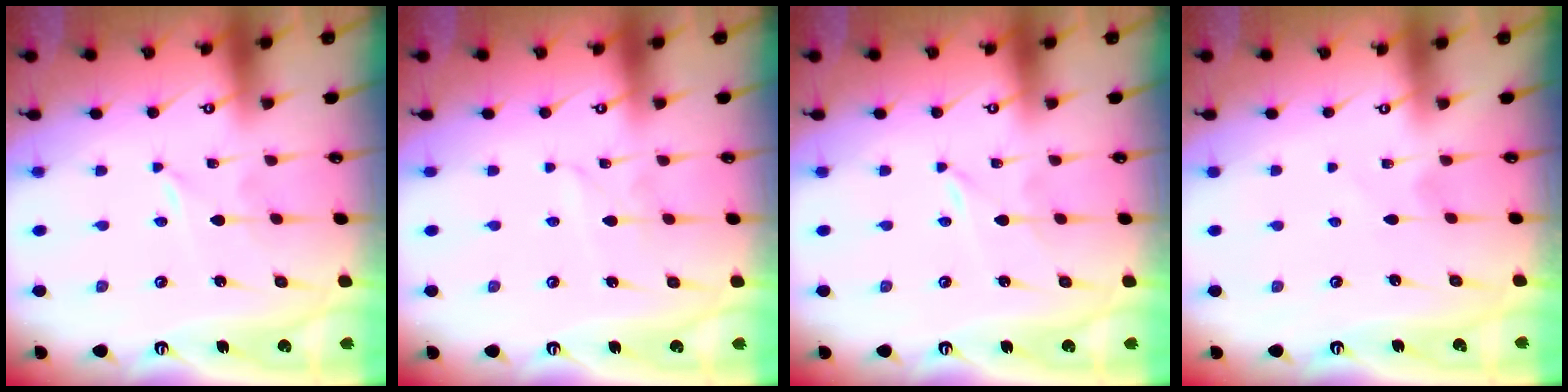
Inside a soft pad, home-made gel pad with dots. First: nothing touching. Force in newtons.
{"total": 1.2, "press": 1.2, "slide": 0.1}
{"total": 0.0}
{"total": 1.7, "press": 1.7, "slide": 0.3}